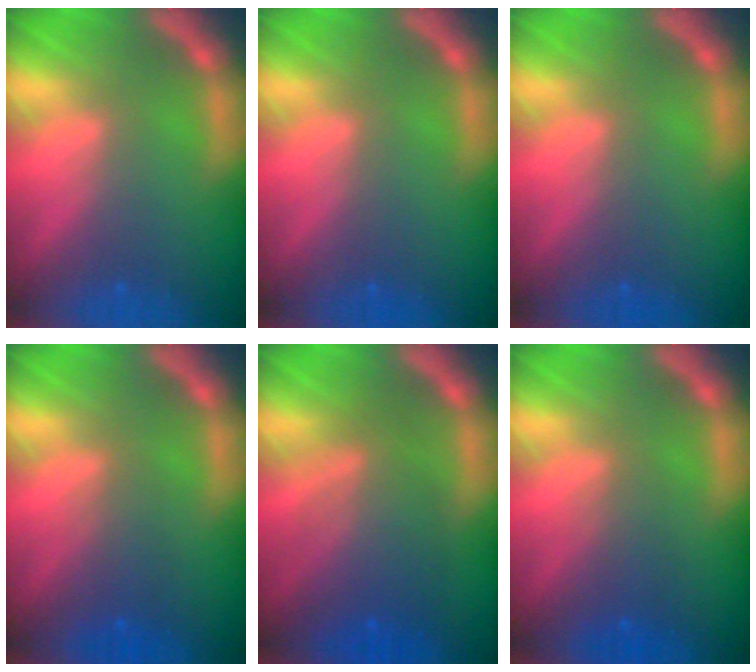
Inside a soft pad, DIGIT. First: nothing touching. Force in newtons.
{"total": 0.0}
{"total": 0.0}
{"total": 2.5}
{"total": 6.6}
{"total": 2.5}